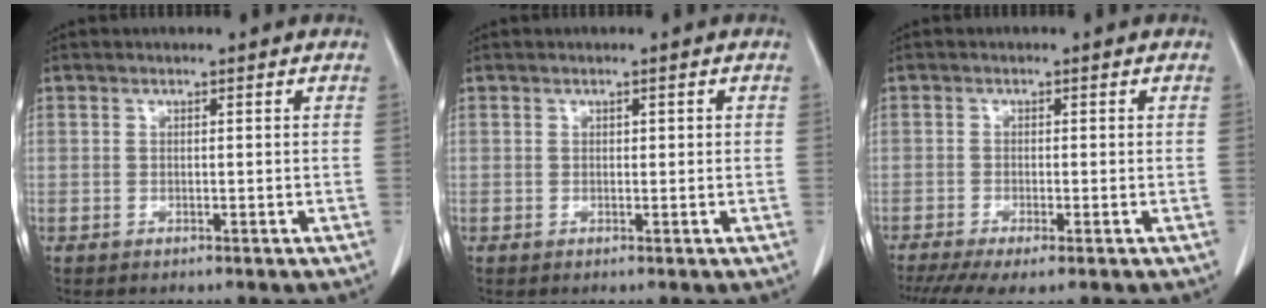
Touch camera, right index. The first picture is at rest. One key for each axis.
{"total": 0.8, "fx": 0.2, "fy": 0.5, "fz": 0.6, "tx": -0.008, "ty": 0.002, "tz": 0.004}
{"total": 6.3, "fx": -4.4, "fy": 1.0, "fz": 4.4, "tx": -0.073, "ty": -0.015, "tz": -0.074}